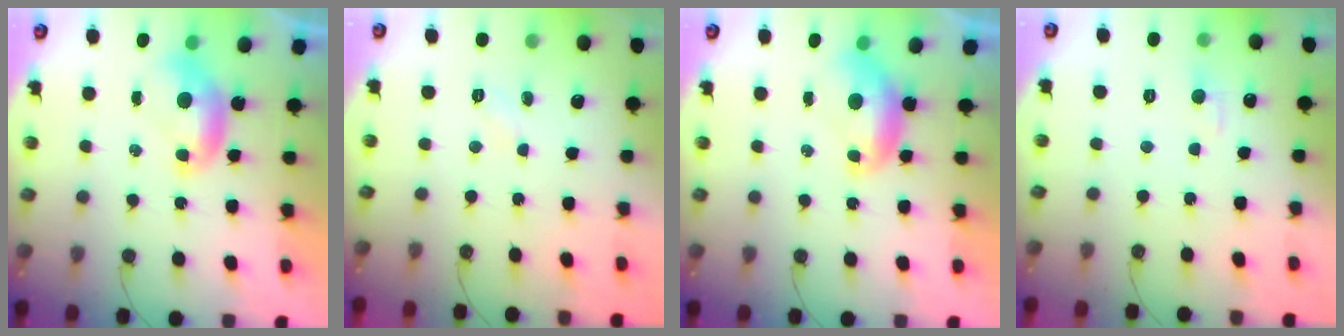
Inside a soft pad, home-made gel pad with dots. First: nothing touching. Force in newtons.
{"total": 2.4, "press": 2.3, "slide": 0.4}
{"total": 1.1, "press": 1.1, "slide": 0.2}
{"total": 1.9, "press": 1.8, "slide": 0.6}